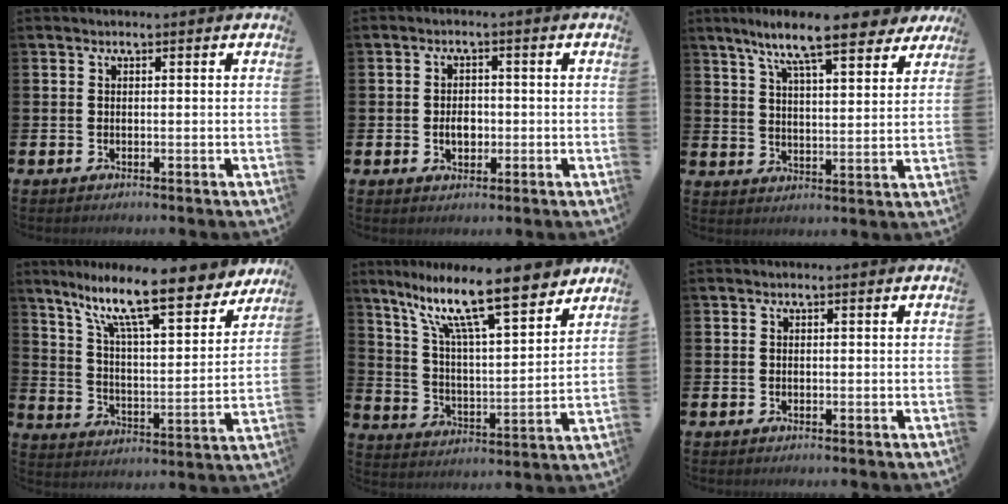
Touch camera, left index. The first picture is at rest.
{"total": 3.1, "force": [-0.4, 2.2, 2.1], "torque": [-0.023, -0.002, -0.015]}
{"total": 10.7, "force": [9.1, 1.6, 5.5], "torque": [-0.115, -0.041, 0.156]}
{"total": 13.6, "force": [10.5, 2.8, 8.2], "torque": [-0.167, -0.060, 0.172]}
{"total": 14.2, "force": [10.5, 3.3, 8.9], "torque": [-0.186, -0.055, 0.178]}
{"total": 0.0}